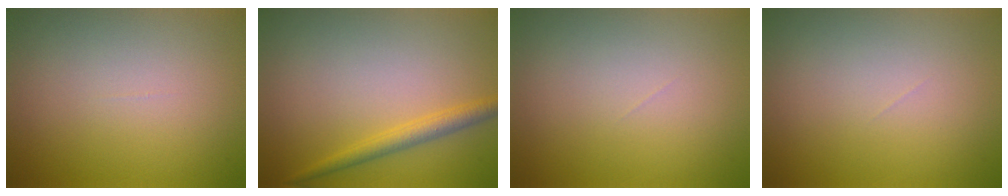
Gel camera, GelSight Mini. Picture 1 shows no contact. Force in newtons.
{"total": 2.2, "press": 2.2, "slide": 0.1}
{"total": 0.0}
{"total": 0.0}